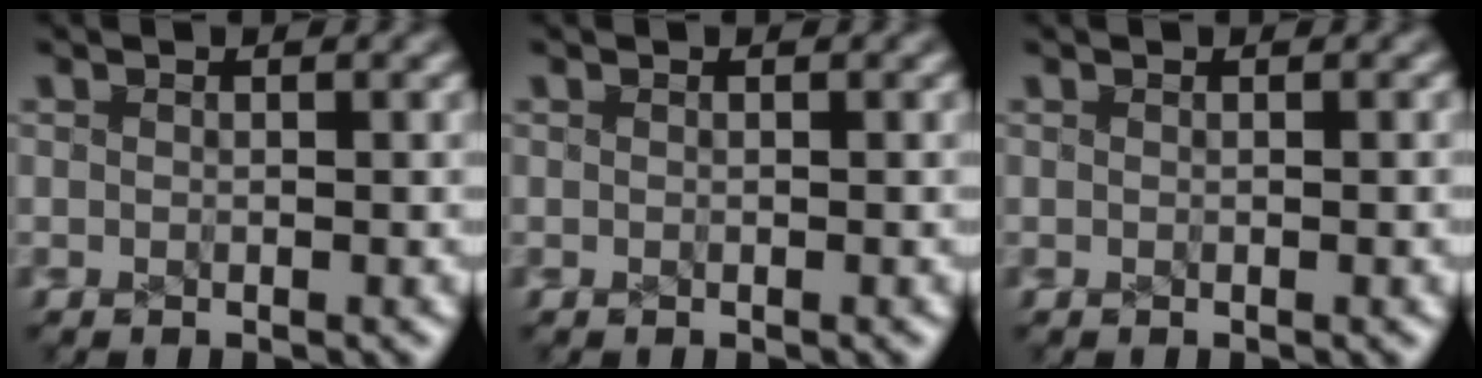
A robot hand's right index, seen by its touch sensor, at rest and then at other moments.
{"total": 0.0}
{"total": 0.0}